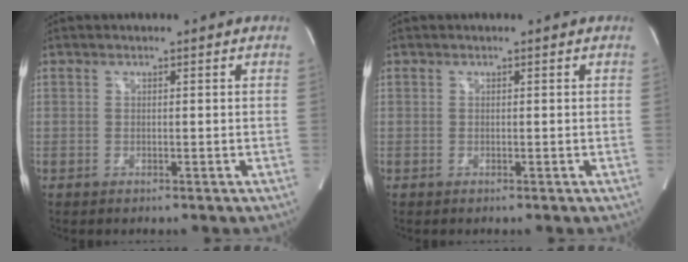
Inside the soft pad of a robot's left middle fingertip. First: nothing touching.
{"total": 0.0}